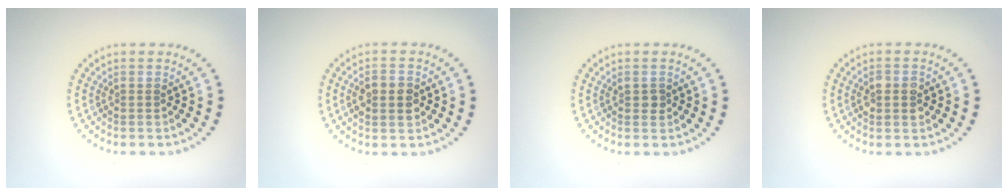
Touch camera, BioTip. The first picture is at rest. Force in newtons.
{"total": 2.9, "press": 2.9, "slide": 0.1}
{"total": 1.0, "press": 1.0, "slide": 0.2}
{"total": 2.3, "press": 2.3, "slide": 0.2}